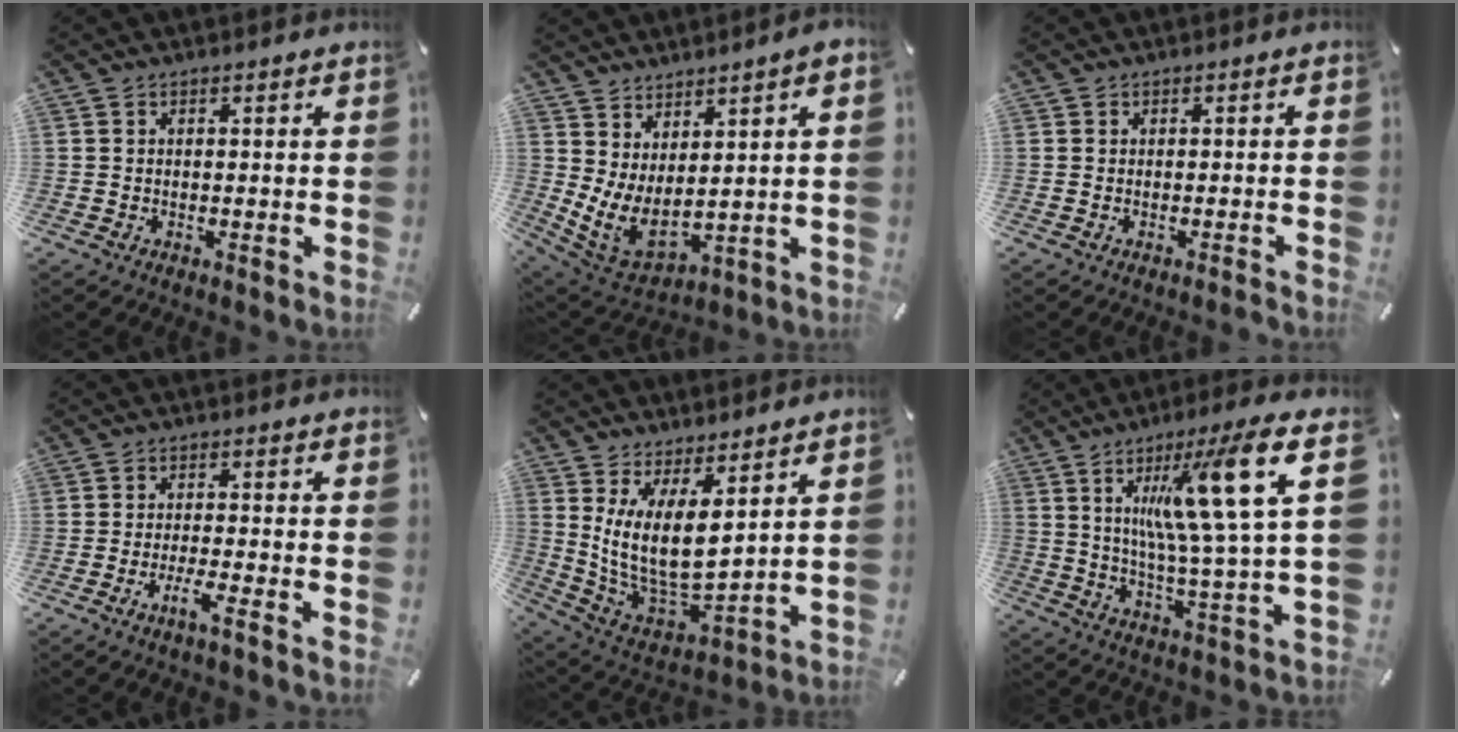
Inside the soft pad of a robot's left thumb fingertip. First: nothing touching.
{"total": 6.4, "force": [1.5, 3.7, 5.1], "torque": [-0.106, -0.034, 0.034]}
{"total": 0.7, "force": [-0.7, 0.2, 0.2], "torque": [-0.004, 0.002, -0.014]}
{"total": 4.6, "force": [-2.6, 0.5, 3.8], "torque": [-0.064, -0.001, -0.044]}
{"total": 13.4, "force": [5.9, 6.3, 10.3], "torque": [-0.227, -0.059, 0.115]}
{"total": 20.1, "force": [7.8, 2.2, 18.4], "torque": [-0.311, -0.028, 0.098]}